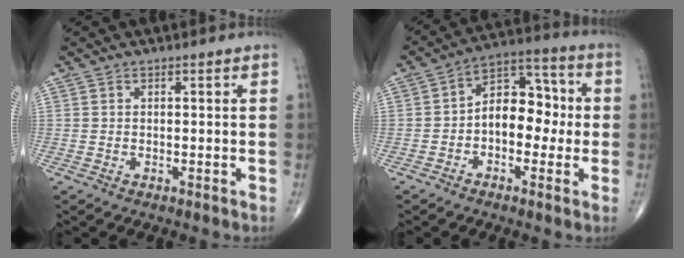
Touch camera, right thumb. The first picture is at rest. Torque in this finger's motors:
{"motor_torque": [0.12, 0.20, 0.47, 0.28, 0.06]}